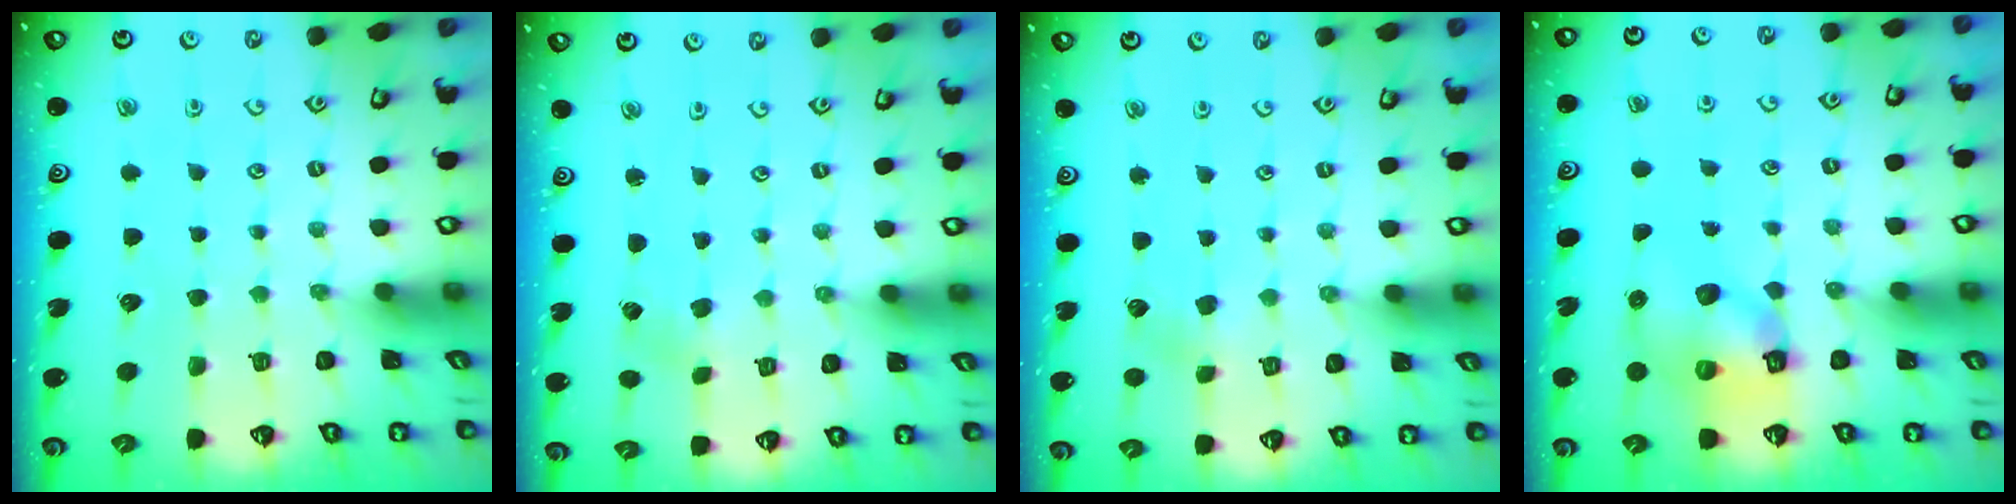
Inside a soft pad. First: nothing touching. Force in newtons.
{"total": 2.2, "press": 2.2, "slide": 0.2}
{"total": 3.2, "press": 3.1, "slide": 0.5}
{"total": 9.4, "press": 9.3, "slide": 1.5}